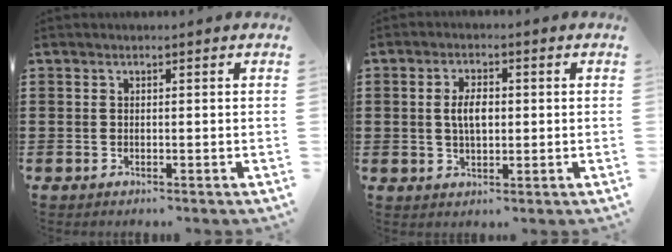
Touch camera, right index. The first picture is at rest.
{"total": 4.1, "force": [0.3, 1.9, 3.6], "torque": [-0.064, 0.003, 0.001]}